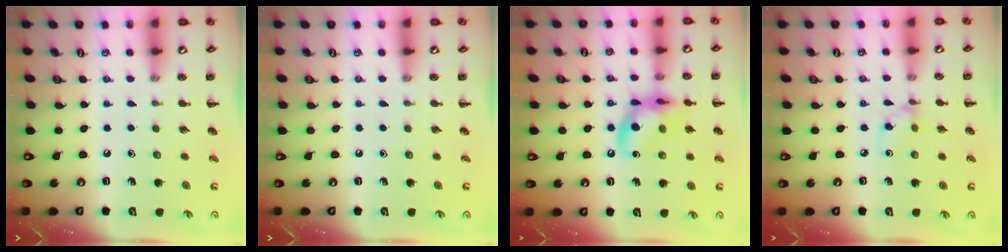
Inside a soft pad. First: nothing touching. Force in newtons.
{"total": 0.0}
{"total": 12.4, "press": 12.1, "slide": 2.7}
{"total": 3.3, "press": 3.0, "slide": 1.2}